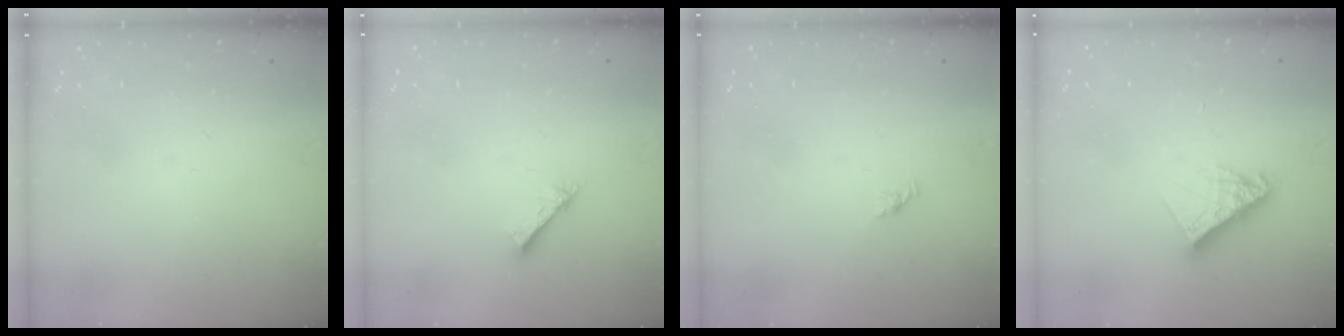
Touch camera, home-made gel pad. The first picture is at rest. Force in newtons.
{"total": 1.5, "press": 1.5, "slide": 0.1}
{"total": 0.5, "press": 0.3, "slide": 0.4}
{"total": 10.2, "press": 10.2, "slide": 0.9}